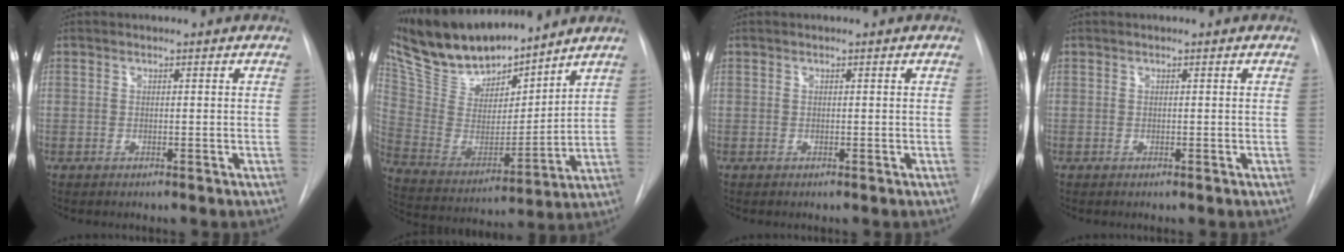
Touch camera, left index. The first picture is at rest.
{"total": 18.2, "force": [16.1, 4.9, 7.0], "torque": [-0.137, 0.004, 0.305]}
{"total": 0.0}
{"total": 0.0}